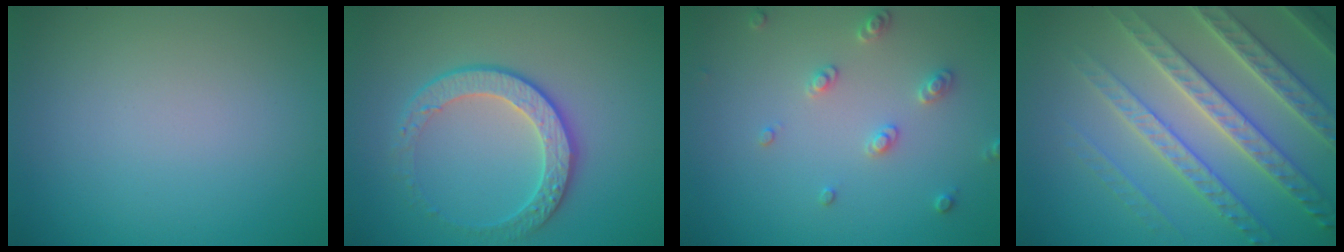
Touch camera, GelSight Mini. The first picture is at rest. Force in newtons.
{"total": 3.7, "press": 3.3, "slide": 1.7}
{"total": 2.2, "press": 2.1, "slide": 0.6}
{"total": 7.0, "press": 6.8, "slide": 1.7}